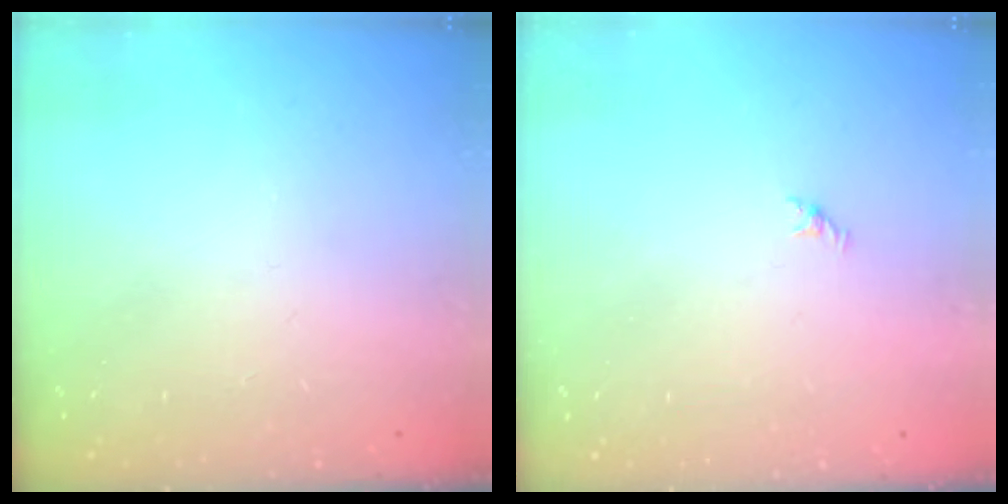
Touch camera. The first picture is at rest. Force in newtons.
{"total": 0.5, "press": 0.3, "slide": 0.4}